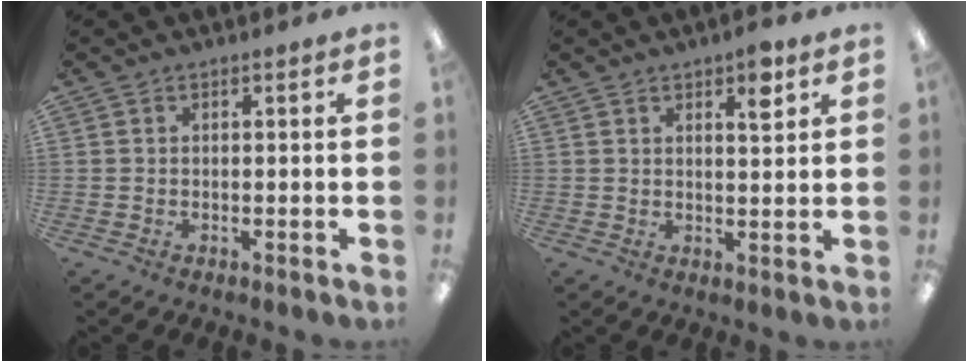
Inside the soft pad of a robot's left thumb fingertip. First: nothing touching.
{"total": 5.1, "force": [3.1, 1.8, 3.7], "torque": [-0.039, -0.012, 0.046]}